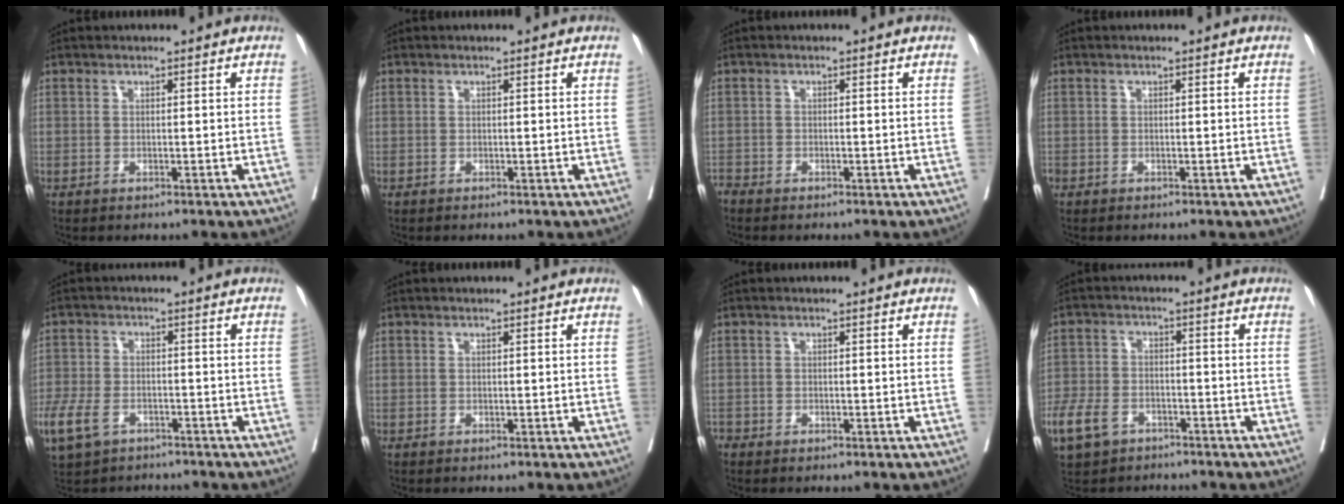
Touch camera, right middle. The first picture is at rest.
{"total": 0.0}
{"total": 1.1, "force": [-1.0, 0.1, -0.1], "torque": [0.005, -0.003, -0.021]}
{"total": 0.6, "force": [-0.4, 0.5, 0.2], "torque": [-0.006, 0.002, -0.008]}
{"total": 12.0, "force": [-7.7, 6.8, 6.2], "torque": [-0.166, -0.005, -0.121]}
{"total": 0.0}
{"total": 1.0, "force": [-0.8, 0.6, 0.0], "torque": [-0.002, 0.001, -0.016]}
{"total": 8.4, "force": [-5.5, 5.0, 3.9], "torque": [-0.099, -0.002, -0.098]}